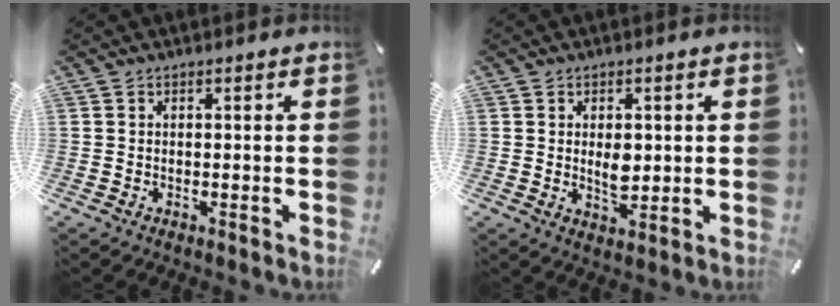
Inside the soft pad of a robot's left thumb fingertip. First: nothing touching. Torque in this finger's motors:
{"motor_torque": [0.12, 0.02, 0.04, -0.10, 0.12]}